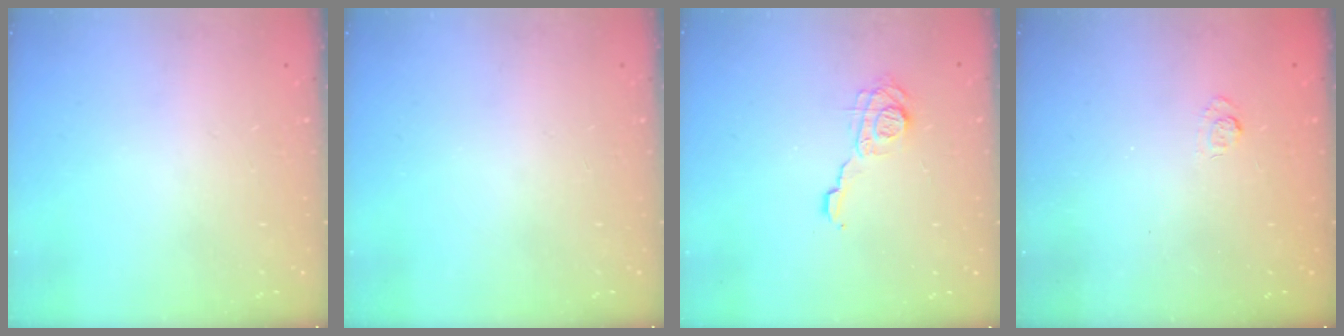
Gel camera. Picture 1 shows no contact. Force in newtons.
{"total": 0.0}
{"total": 9.6, "press": 9.6, "slide": 0.7}
{"total": 2.6, "press": 2.2, "slide": 1.4}